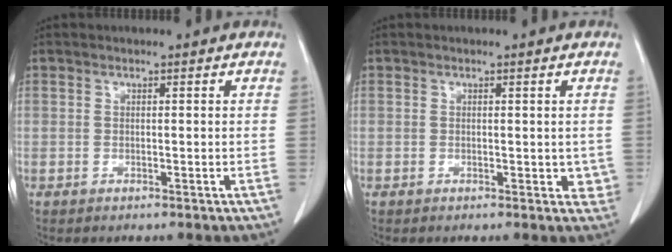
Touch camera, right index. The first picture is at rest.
{"total": 2.6, "force": [-0.5, 1.6, 2.0], "torque": [-0.007, 0.003, -0.008]}